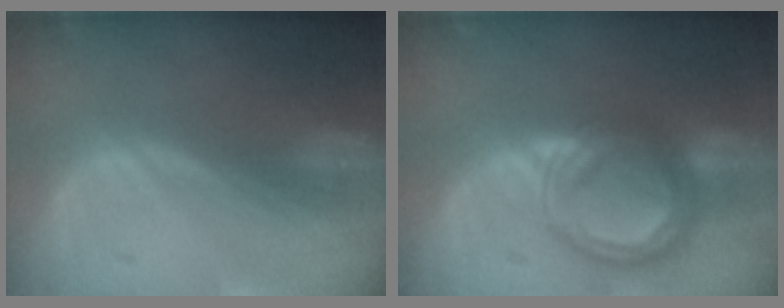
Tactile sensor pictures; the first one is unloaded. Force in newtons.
{"total": 8.4, "press": 8.4, "slide": 0.5}